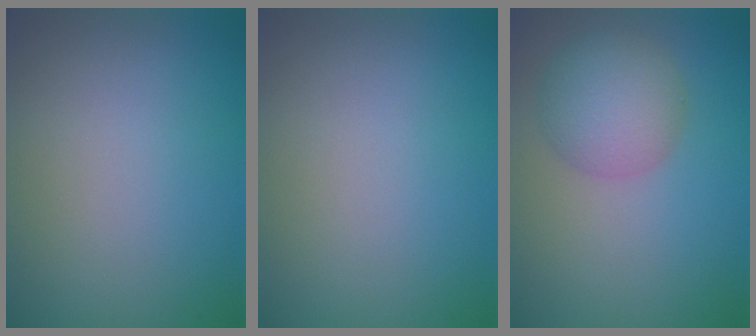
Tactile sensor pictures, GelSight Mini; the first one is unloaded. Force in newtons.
{"total": 0.0}
{"total": 4.4, "press": 4.4, "slide": 0.2}